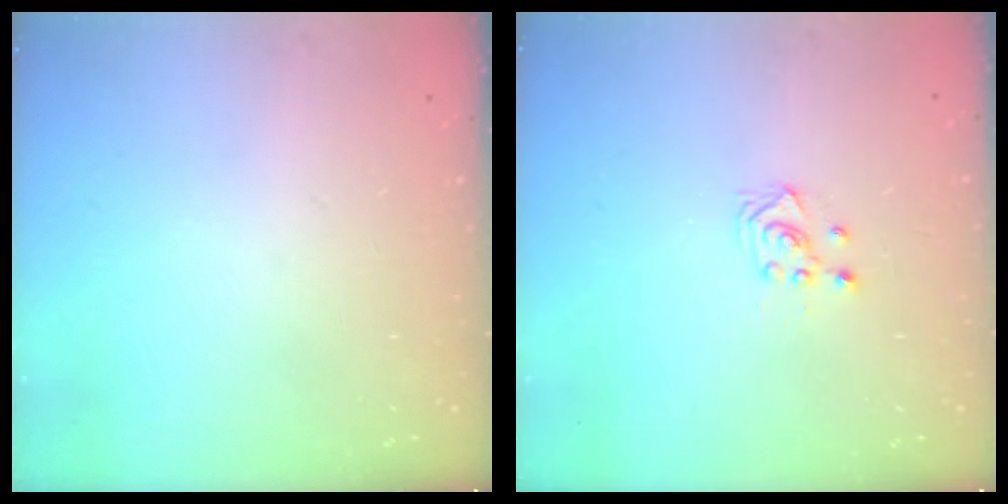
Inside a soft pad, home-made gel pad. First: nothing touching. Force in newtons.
{"total": 3.1, "press": 2.9, "slide": 1.0}